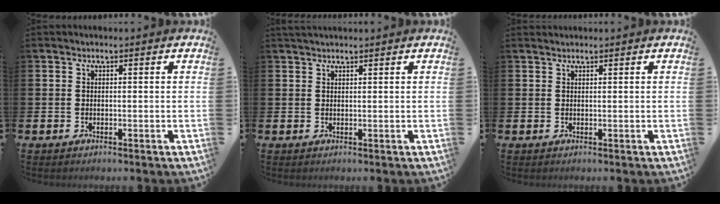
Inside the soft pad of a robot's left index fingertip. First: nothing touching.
{"total": 1.3, "force": [1.2, 0.2, 0.3], "torque": [0.002, 0.000, 0.021]}
{"total": 0.7, "force": [0.7, 0.1, 0.0], "torque": [0.007, -0.003, 0.011]}